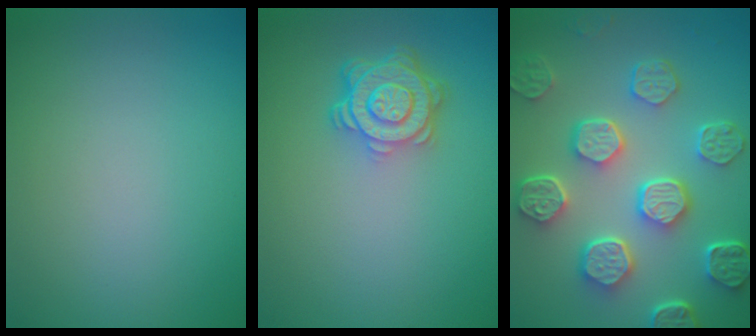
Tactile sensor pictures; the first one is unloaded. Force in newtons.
{"total": 4.8, "press": 3.6, "slide": 3.1}
{"total": 8.0, "press": 6.1, "slide": 5.1}